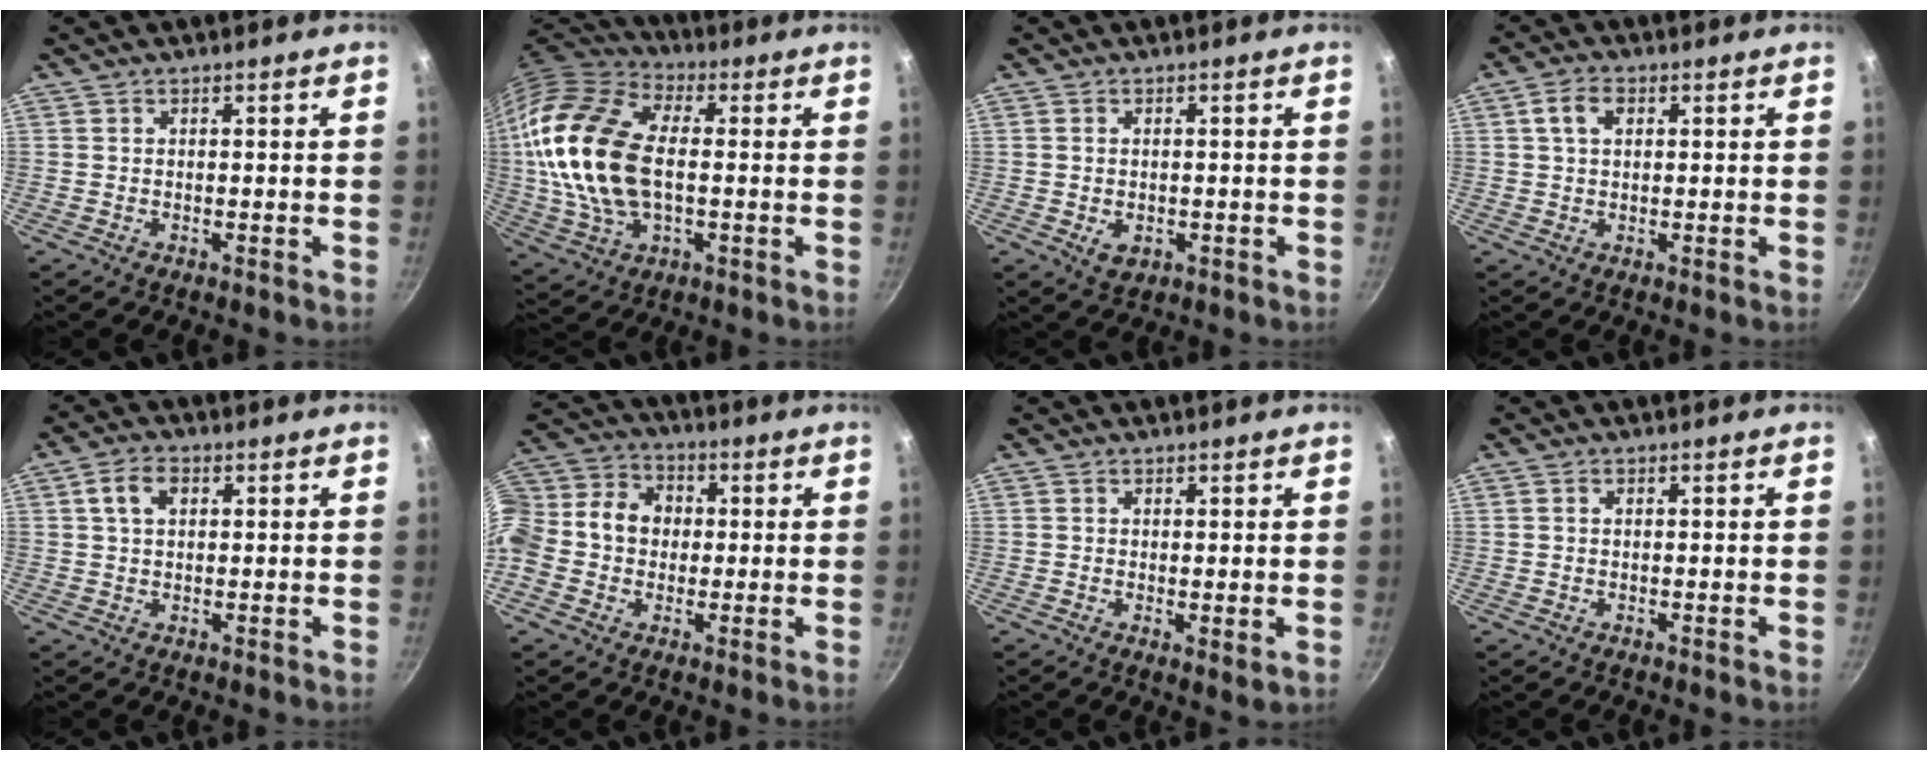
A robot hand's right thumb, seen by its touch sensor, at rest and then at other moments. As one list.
[{"total": 22.1, "force": [0.5, 13.2, 17.7], "torque": [-0.344, 0.021, 0.003]}, {"total": 3.3, "force": [-0.6, 2.3, 2.2], "torque": [-0.035, -0.005, -0.005]}, {"total": 4.3, "force": [1.3, 2.8, 2.9], "torque": [-0.047, 0.005, 0.020]}, {"total": 4.9, "force": [1.5, 3.3, 3.4], "torque": [-0.052, 0.005, 0.023]}, {"total": 16.1, "force": [-0.1, 13.6, 8.7], "torque": [-0.160, 0.041, -0.023]}, {"total": 2.1, "force": [0.5, 0.8, 1.8], "torque": [-0.027, -0.014, 0.006]}, {"total": 0.7, "force": [0.2, 0.5, 0.4], "torque": [-0.006, 0.004, 0.003]}]